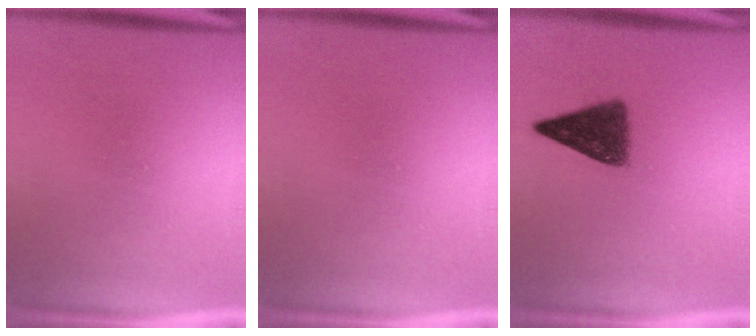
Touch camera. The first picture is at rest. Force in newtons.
{"total": 0.0}
{"total": 7.5}